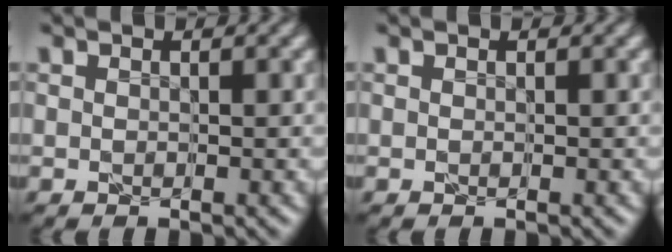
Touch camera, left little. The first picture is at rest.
{"total": 0.0}